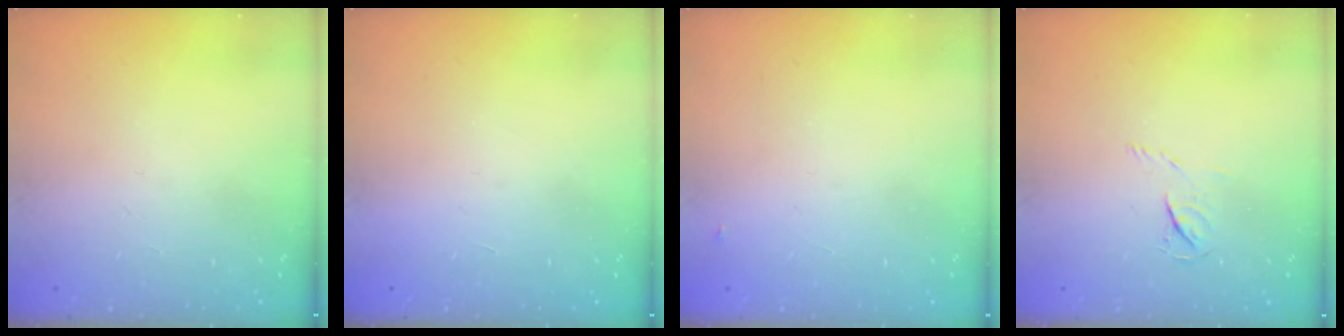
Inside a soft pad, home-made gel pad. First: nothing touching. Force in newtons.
{"total": 1.5, "press": 1.5, "slide": 0.1}
{"total": 2.8, "press": 2.8, "slide": 0.4}
{"total": 3.9, "press": 3.9, "slide": 0.4}